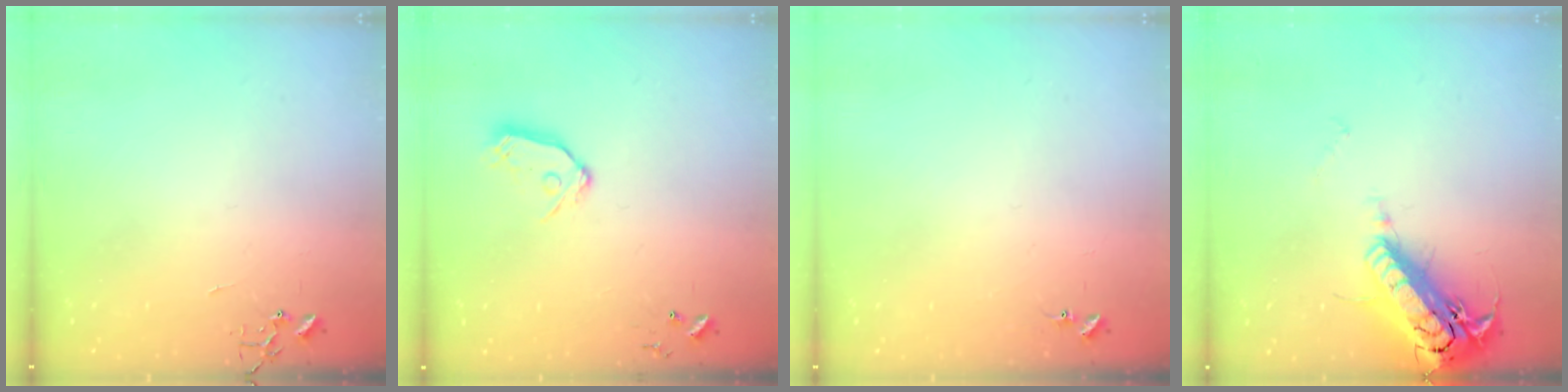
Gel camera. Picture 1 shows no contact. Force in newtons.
{"total": 9.2, "press": 9.1, "slide": 0.8}
{"total": 6.8, "press": 6.7, "slide": 0.5}
{"total": 21.3, "press": 20.9, "slide": 4.0}